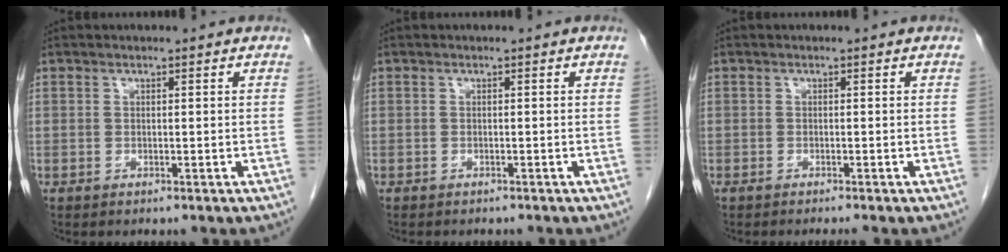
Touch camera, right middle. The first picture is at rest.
{"total": 2.6, "force": [-2.2, 0.9, 0.9], "torque": [-0.014, -0.004, -0.024]}
{"total": 1.7, "force": [-1.5, -0.3, 0.8], "torque": [-0.008, 0.001, -0.021]}